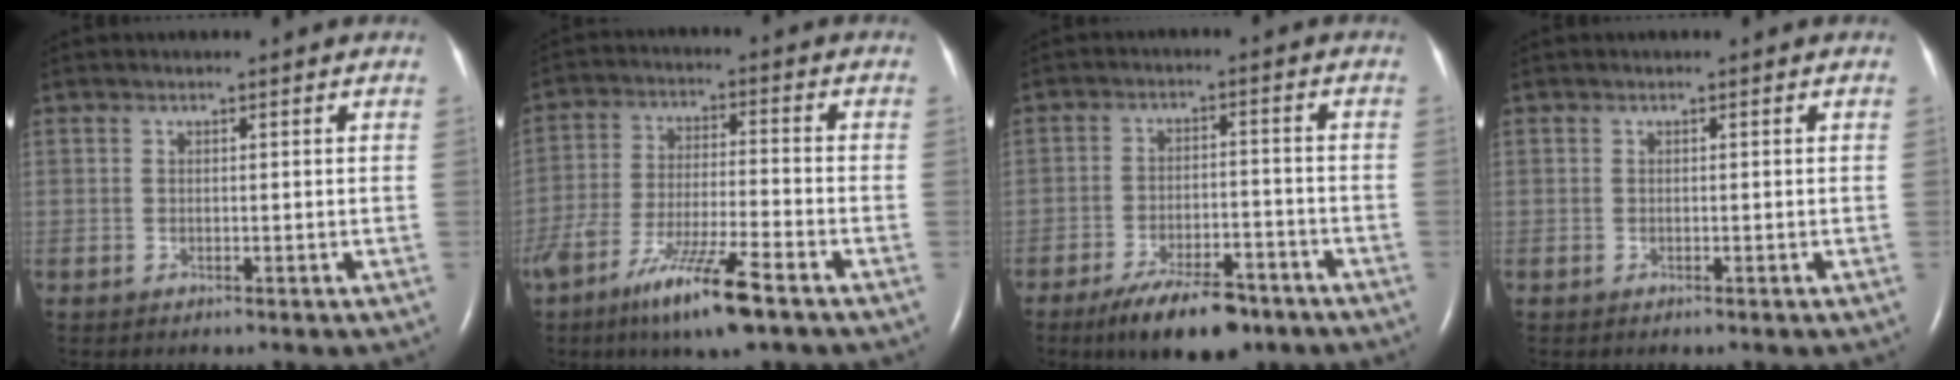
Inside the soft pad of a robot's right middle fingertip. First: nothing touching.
{"total": 12.2, "force": [-7.7, 1.1, 9.5], "torque": [-0.187, -0.027, -0.136]}
{"total": 10.7, "force": [-7.7, 3.6, 6.5], "torque": [-0.107, -0.008, -0.124]}
{"total": 0.0}